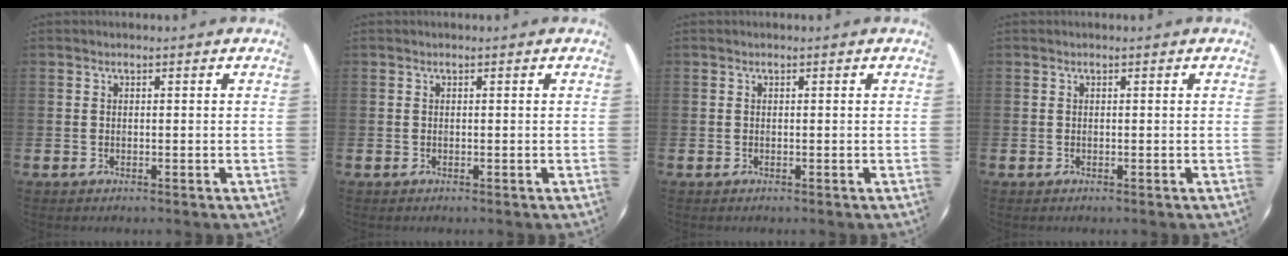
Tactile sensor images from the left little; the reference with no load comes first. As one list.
[{"total": 0.0}, {"total": 0.0}, {"total": 0.0}]